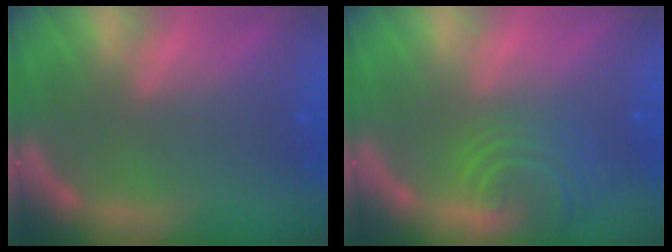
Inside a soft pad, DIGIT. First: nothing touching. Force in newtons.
{"total": 5.5}